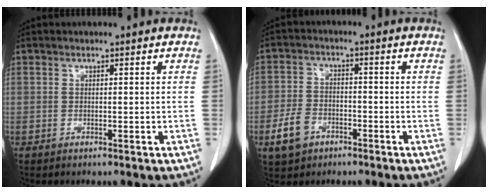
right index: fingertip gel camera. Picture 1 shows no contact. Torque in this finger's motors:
{"motor_torque": [-0.24, -0.07, -0.34, -0.21]}